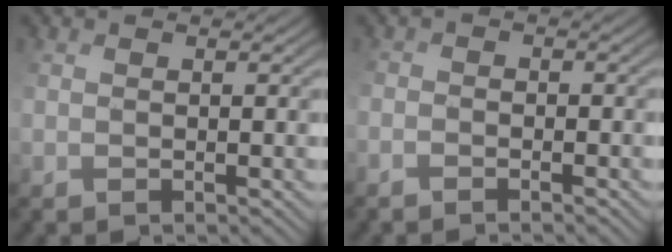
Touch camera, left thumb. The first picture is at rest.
{"total": 1.6, "force": [-1.5, 0.4, 0.5], "torque": [-0.005, 0.005, -0.025]}